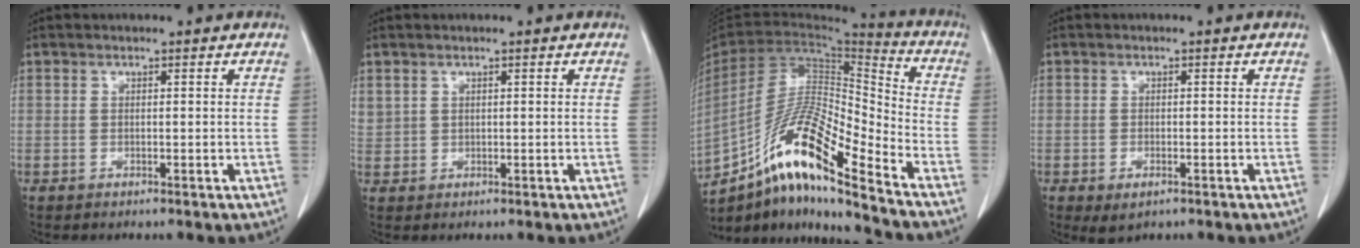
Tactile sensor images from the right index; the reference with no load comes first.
{"total": 2.3, "force": [1.2, 1.8, 0.5], "torque": [-0.011, 0.007, 0.032]}
{"total": 18.0, "force": [-12.8, 1.3, 12.6], "torque": [-0.249, 0.001, -0.234]}
{"total": 2.5, "force": [-1.3, 1.4, 1.7], "torque": [-0.024, -0.004, -0.010]}